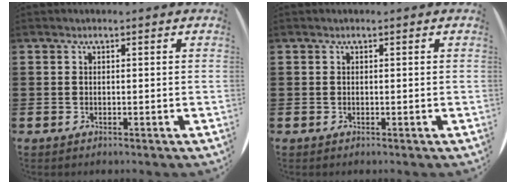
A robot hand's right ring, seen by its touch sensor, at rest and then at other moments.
{"total": 0.0}